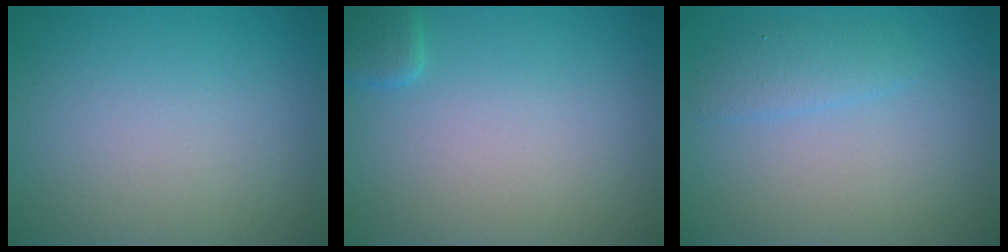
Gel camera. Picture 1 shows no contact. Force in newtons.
{"total": 1.6, "press": 1.6, "slide": 0.1}
{"total": 1.6, "press": 1.6, "slide": 0.1}